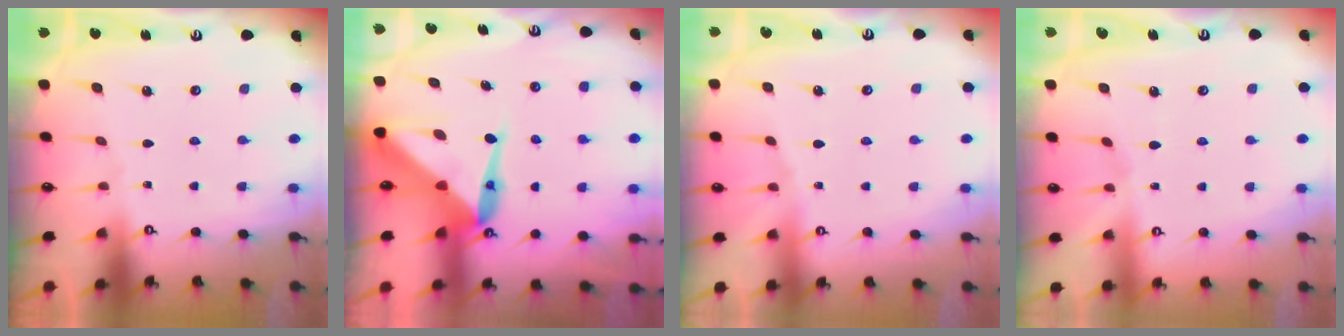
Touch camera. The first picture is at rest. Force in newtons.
{"total": 11.1, "press": 11.0, "slide": 1.1}
{"total": 4.4, "press": 4.3, "slide": 0.8}
{"total": 1.7, "press": 1.7, "slide": 0.4}